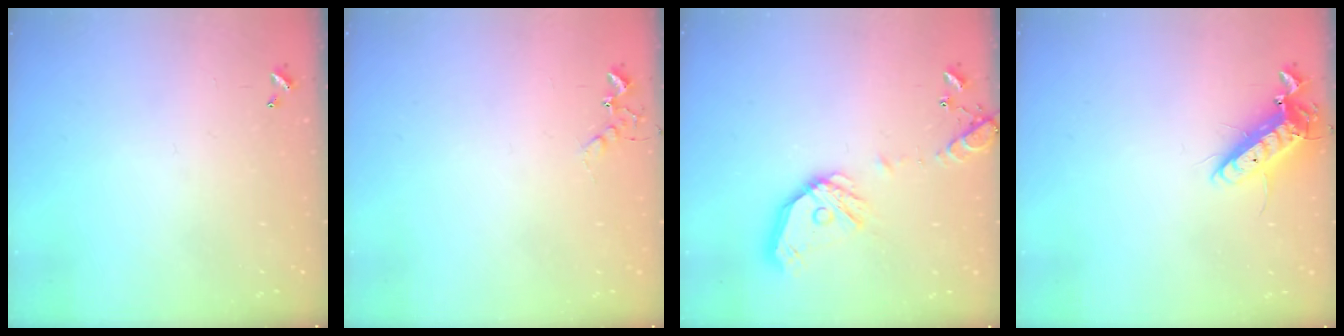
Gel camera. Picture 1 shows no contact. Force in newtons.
{"total": 5.2, "press": 5.1, "slide": 0.9}
{"total": 15.7, "press": 15.4, "slide": 2.5}
{"total": 13.1, "press": 12.9, "slide": 2.5}